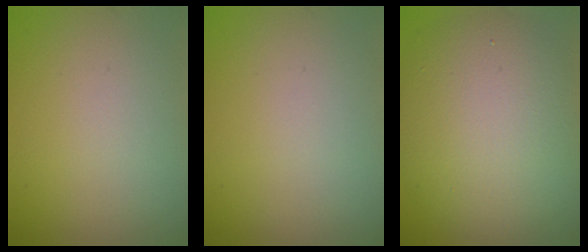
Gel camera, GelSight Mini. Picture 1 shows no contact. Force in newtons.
{"total": 0.0}
{"total": 10.1, "press": 10.1, "slide": 0.5}